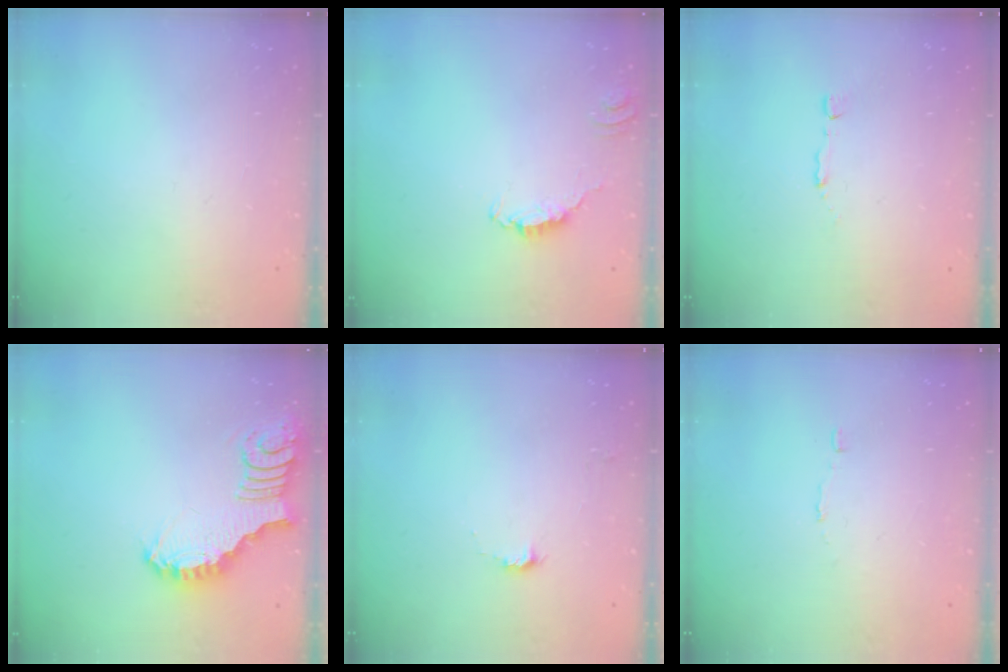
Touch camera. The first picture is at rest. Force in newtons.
{"total": 1.7, "press": 1.7, "slide": 0.2}
{"total": 1.1, "press": 1.1, "slide": 0.1}
{"total": 3.1, "press": 3.1, "slide": 0.6}
{"total": 5.7, "press": 5.6, "slide": 0.5}
{"total": 1.9, "press": 1.9, "slide": 0.1}